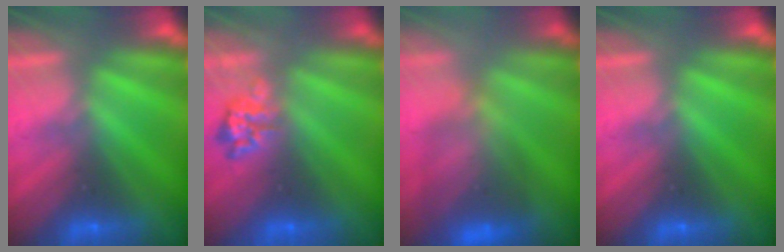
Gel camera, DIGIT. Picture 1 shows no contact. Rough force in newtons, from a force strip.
{"total": 2.4}
{"total": 9.5}
{"total": 0.0}